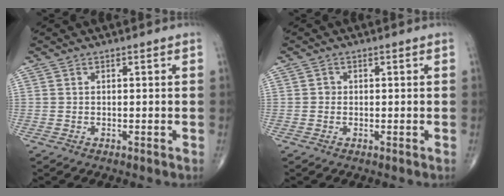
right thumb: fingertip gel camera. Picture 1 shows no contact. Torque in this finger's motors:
{"motor_torque": [-0.19, 0.06, 0.23, 0.01, -0.08]}